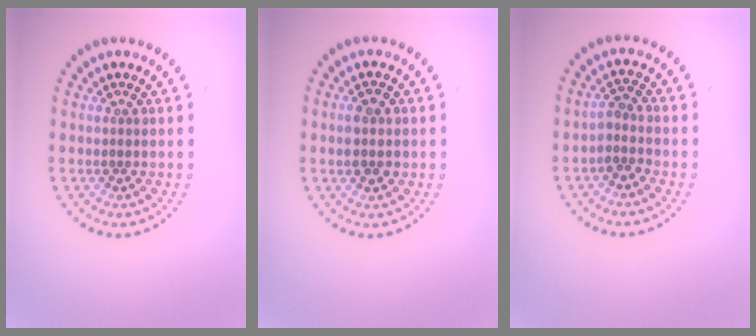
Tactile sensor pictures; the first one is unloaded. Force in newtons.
{"total": 2.8, "press": 2.8, "slide": 0.1}
{"total": 1.9, "press": 1.5, "slide": 1.2}